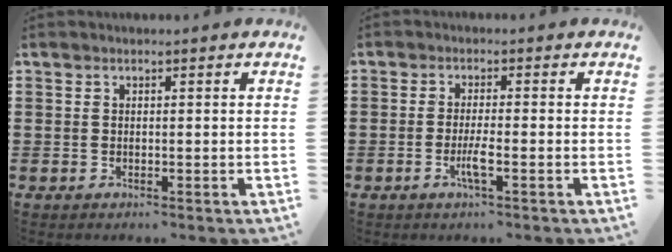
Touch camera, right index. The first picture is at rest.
{"total": 3.1, "force": [-1.3, 0.1, 2.7], "torque": [-0.060, -0.008, -0.029]}